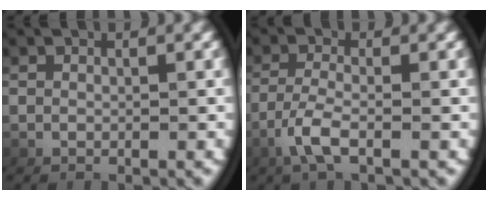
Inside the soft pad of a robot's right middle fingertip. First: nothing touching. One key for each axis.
{"total": 2.7, "fx": -1.3, "fy": 0.1, "fz": 2.4, "tx": -0.062, "ty": -0.017, "tz": -0.012}